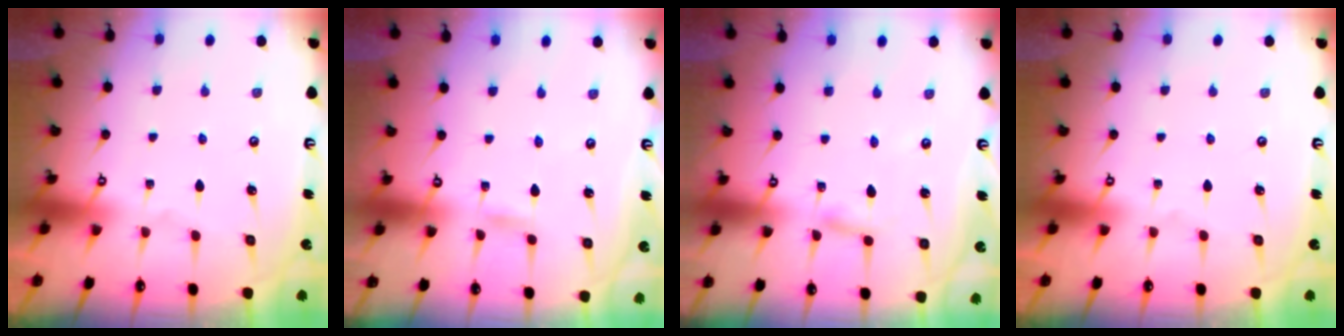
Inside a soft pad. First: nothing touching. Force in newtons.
{"total": 1.8, "press": 1.8, "slide": 0.2}
{"total": 2.8, "press": 2.7, "slide": 0.3}
{"total": 0.0}